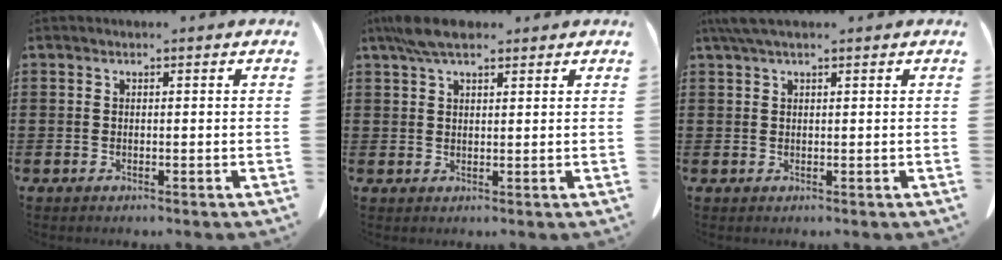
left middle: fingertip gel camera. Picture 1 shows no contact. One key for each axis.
{"total": 5.3, "fx": 3.9, "fy": 1.7, "fz": 3.2, "tx": -0.072, "ty": 0.000, "tz": 0.072}
{"total": 2.3, "fx": 1.4, "fy": 0.4, "fz": 1.8, "tx": -0.038, "ty": 0.001, "tz": 0.027}